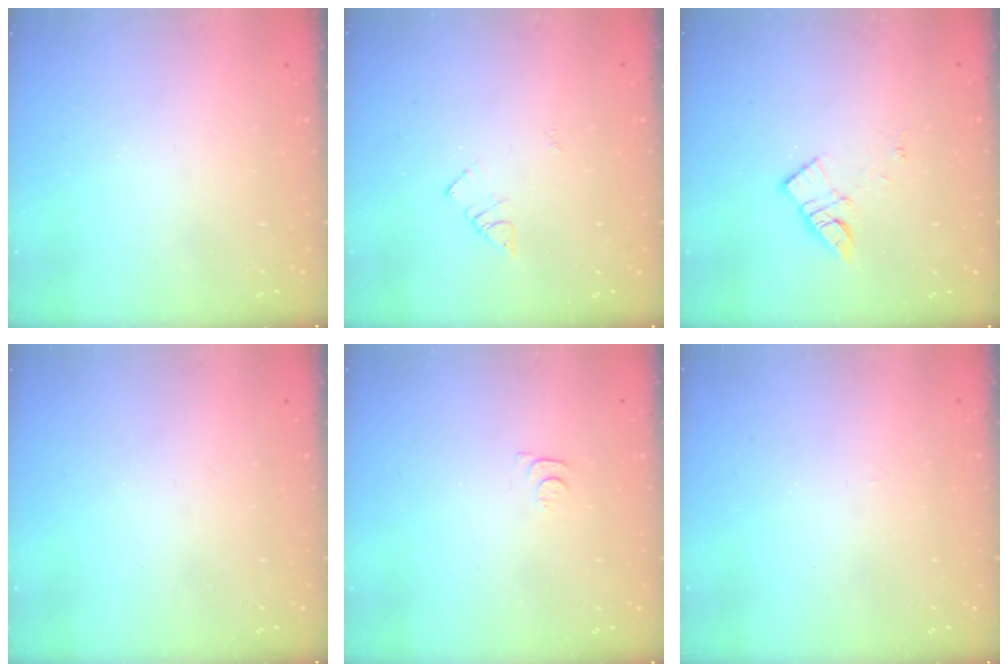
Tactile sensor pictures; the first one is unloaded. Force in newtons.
{"total": 4.2, "press": 4.2, "slide": 0.5}
{"total": 9.4, "press": 9.4, "slide": 0.4}
{"total": 0.0}
{"total": 4.2, "press": 4.1, "slide": 0.7}
{"total": 2.4, "press": 2.4, "slide": 0.4}